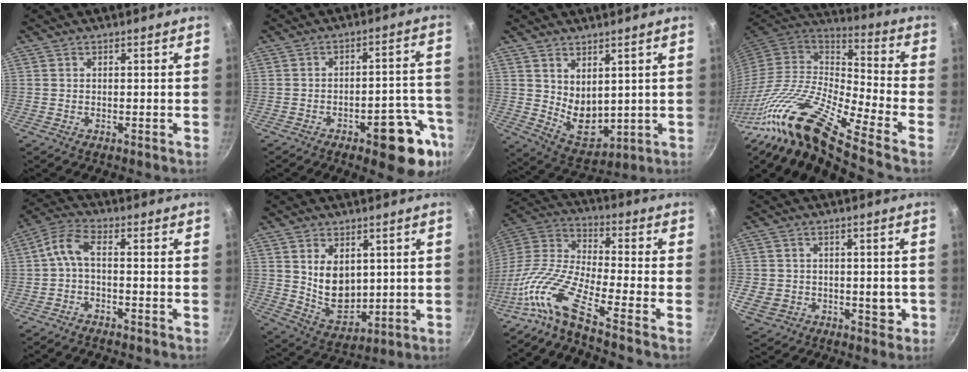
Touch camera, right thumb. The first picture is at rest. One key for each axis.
{"total": 14.6, "fx": -7.3, "fy": 5.5, "fz": 11.5, "tx": -0.087, "ty": 0.047, "tz": -0.092}
{"total": 8.5, "fx": 2.8, "fy": 5.5, "fz": 6.0, "tx": -0.074, "ty": -0.037, "tz": 0.069}
{"total": 27.0, "fx": -16.3, "fy": 6.1, "fz": 20.6, "tx": -0.339, "ty": 0.045, "tz": -0.321}
{"total": 4.9, "fx": -1.7, "fy": 1.8, "fz": 4.2, "tx": -0.111, "ty": 0.029, "tz": -0.041}
{"total": 10.4, "fx": 2.4, "fy": 7.1, "fz": 7.2, "tx": -0.096, "ty": -0.029, "tz": 0.064}
{"total": 14.5, "fx": -9.4, "fy": 2.1, "fz": 10.8, "tx": -0.204, "ty": 0.062, "tz": -0.212}
{"total": 8.9, "fx": -1.9, "fy": 7.1, "fz": 5.0, "tx": -0.069, "ty": 0.007, "tz": -0.022}